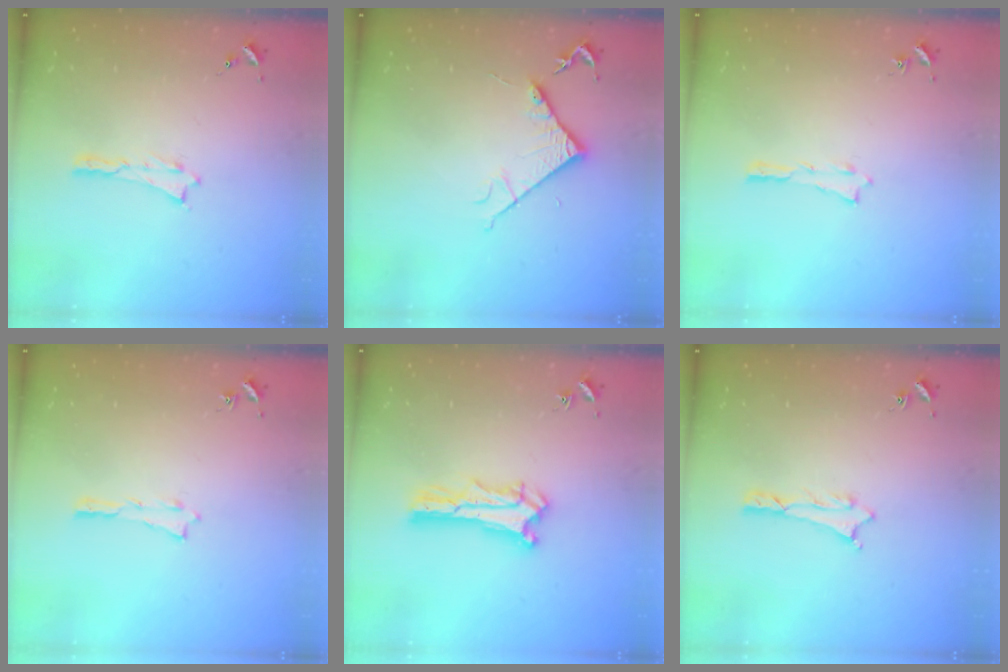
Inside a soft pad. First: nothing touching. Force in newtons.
{"total": 5.1, "press": 5.1, "slide": 0.6}
{"total": 0.0}
{"total": 0.0}
{"total": 1.4, "press": 1.4, "slide": 0.2}
{"total": 0.8, "press": 0.8, "slide": 0.2}